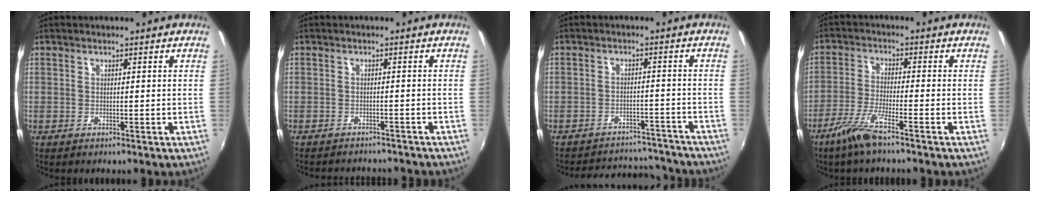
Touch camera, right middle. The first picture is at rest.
{"total": 7.3, "force": [-6.7, 1.8, 2.2], "torque": [-0.053, -0.012, -0.092]}
{"total": 14.3, "force": [-12.8, 5.4, 3.4], "torque": [-0.076, 0.038, -0.151]}
{"total": 7.0, "force": [-4.8, 0.1, 5.0], "torque": [-0.116, -0.009, -0.095]}